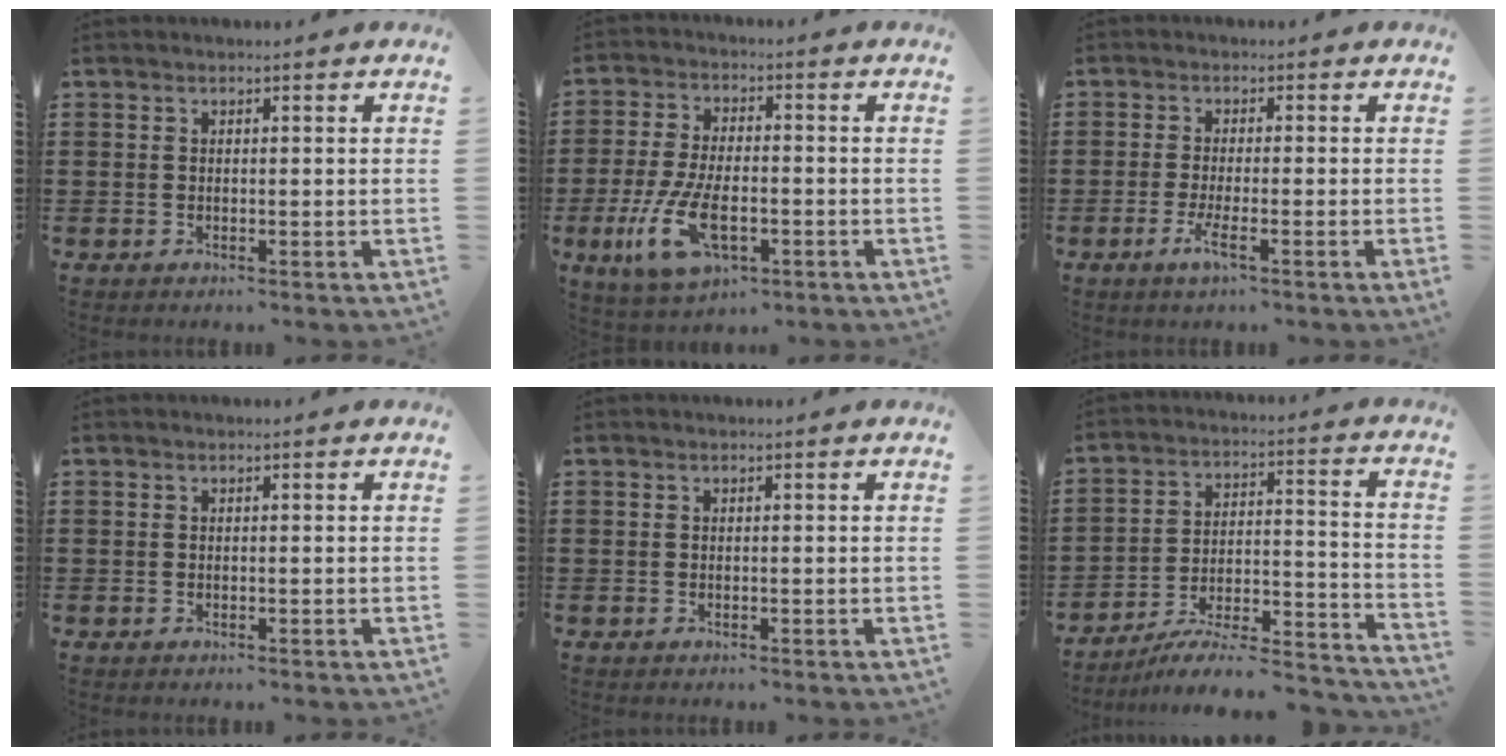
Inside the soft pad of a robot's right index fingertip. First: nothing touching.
{"total": 10.0, "force": [-3.6, 4.6, 8.1], "torque": [-0.185, -0.010, -0.066]}
{"total": 3.8, "force": [-1.8, 0.1, 3.3], "torque": [-0.069, -0.012, -0.036]}
{"total": 0.0}
{"total": 0.0}
{"total": 6.4, "force": [-5.5, 1.1, 3.0], "torque": [-0.048, -0.002, -0.109]}